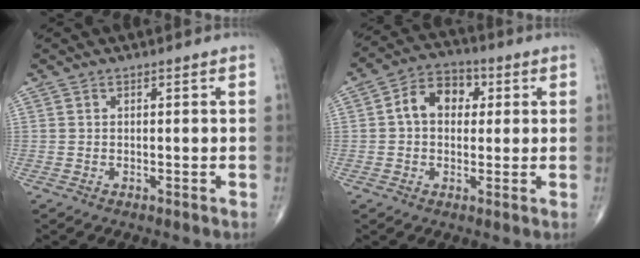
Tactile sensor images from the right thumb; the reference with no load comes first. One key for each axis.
{"total": 8.6, "fx": 1.5, "fy": 6.3, "fz": 5.6, "tx": -0.070, "ty": 0.020, "tz": 0.015}